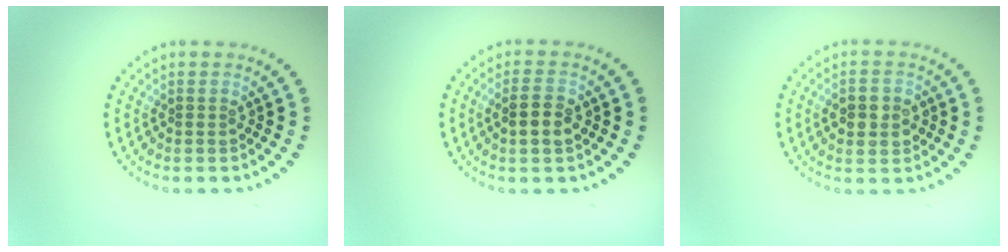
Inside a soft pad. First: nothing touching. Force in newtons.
{"total": 2.6, "press": 2.5, "slide": 0.3}
{"total": 3.7, "press": 3.7, "slide": 0.4}